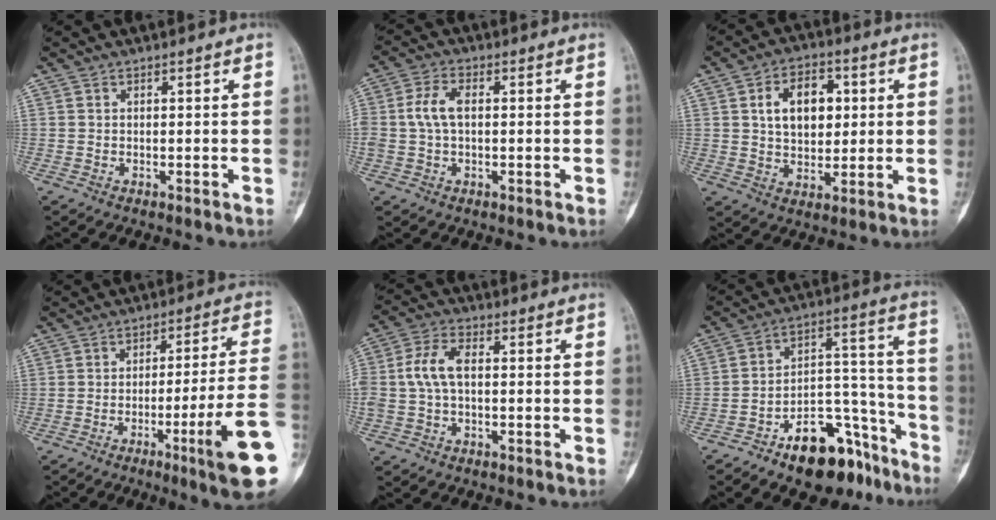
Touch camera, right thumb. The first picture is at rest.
{"total": 5.7, "force": [0.4, 3.2, 4.7], "torque": [-0.107, 0.014, 0.004]}
{"total": 10.9, "force": [2.6, 7.2, 7.8], "torque": [-0.095, -0.001, 0.042]}
{"total": 14.9, "force": [-5.6, 0.0, 13.8], "torque": [-0.192, 0.014, -0.083]}
{"total": 7.2, "force": [0.2, 4.0, 6.0], "torque": [-0.136, 0.021, -0.002]}
{"total": 17.3, "force": [-11.4, 8.6, 9.9], "torque": [-0.104, 0.109, -0.173]}